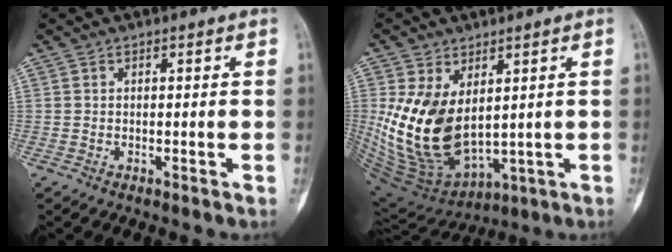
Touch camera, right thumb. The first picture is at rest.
{"total": 17.1, "force": [2.3, 10.5, 13.3], "torque": [-0.239, -0.027, 0.076]}